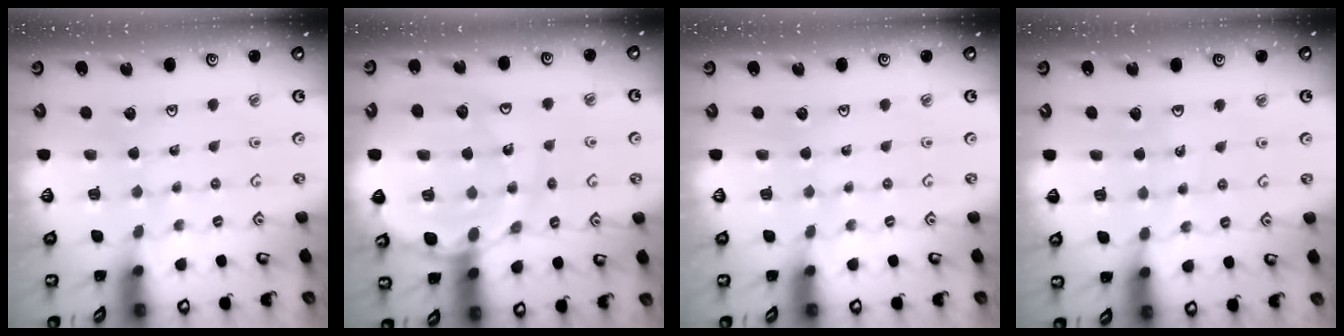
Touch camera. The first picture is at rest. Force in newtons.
{"total": 16.2, "press": 16.1, "slide": 1.9}
{"total": 0.0}
{"total": 2.5, "press": 2.5, "slide": 0.2}